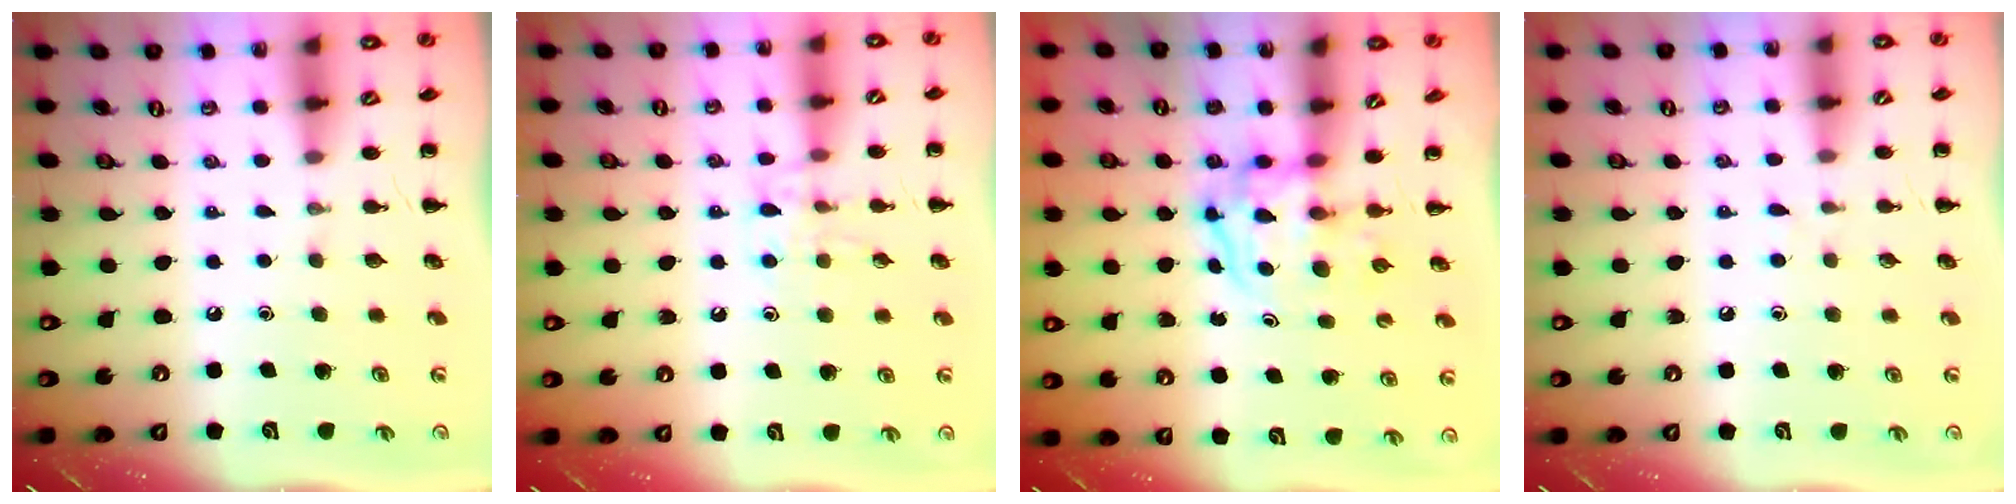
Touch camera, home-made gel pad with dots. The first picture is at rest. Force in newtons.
{"total": 8.8, "press": 8.8, "slide": 1.1}
{"total": 3.8, "press": 3.8, "slide": 0.5}
{"total": 2.5, "press": 2.1, "slide": 1.3}